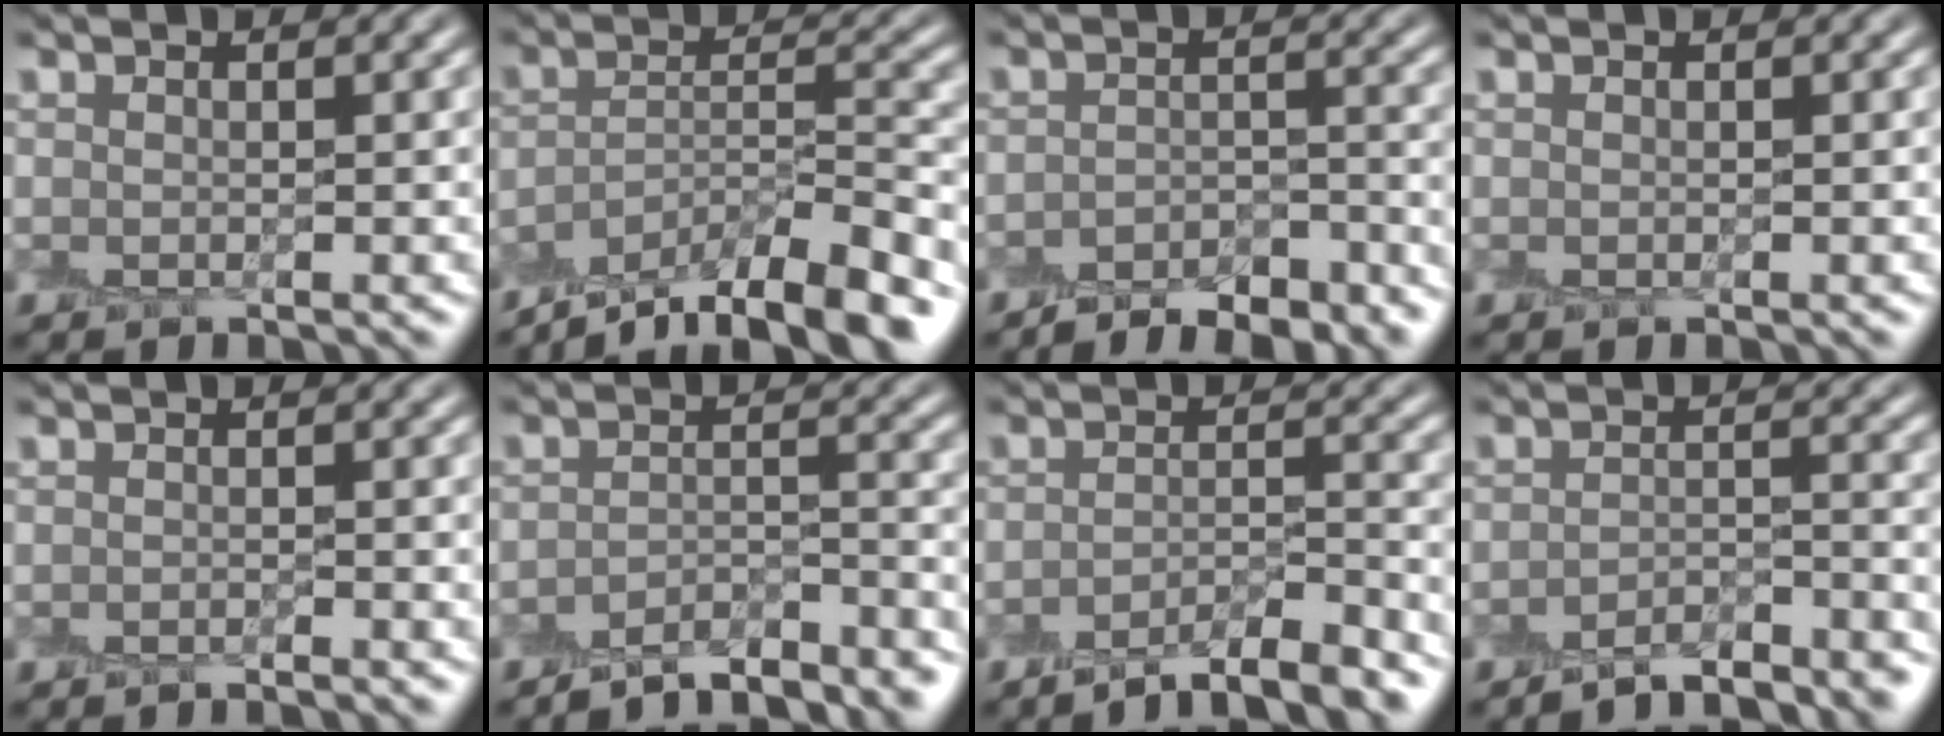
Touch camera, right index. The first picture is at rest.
{"total": 9.7, "force": [-7.6, 2.6, 5.4], "torque": [-0.084, 0.001, -0.133]}
{"total": 5.5, "force": [-4.8, 1.6, 2.2], "torque": [-0.030, 0.000, -0.070]}
{"total": 0.0}
{"total": 0.7, "force": [-0.7, -0.1, 0.1], "torque": [0.003, 0.001, -0.014]}
{"total": 6.1, "force": [-5.4, 1.4, 2.5], "torque": [-0.034, 0.002, -0.083]}
{"total": 6.2, "force": [-4.8, 1.4, 3.6], "torque": [-0.049, 0.004, -0.075]}
{"total": 5.0, "force": [-4.4, 1.1, 2.0], "torque": [-0.026, 0.005, -0.068]}